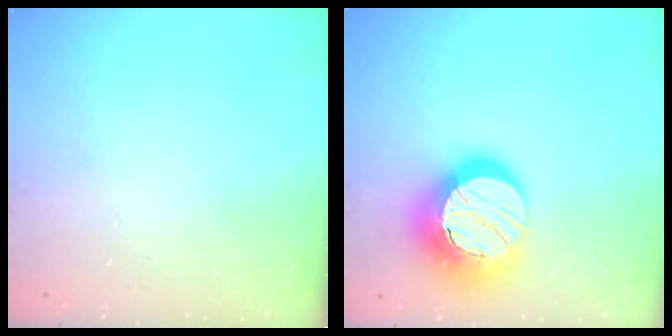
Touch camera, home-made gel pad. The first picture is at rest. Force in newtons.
{"total": 20.3, "press": 20.2, "slide": 1.6}